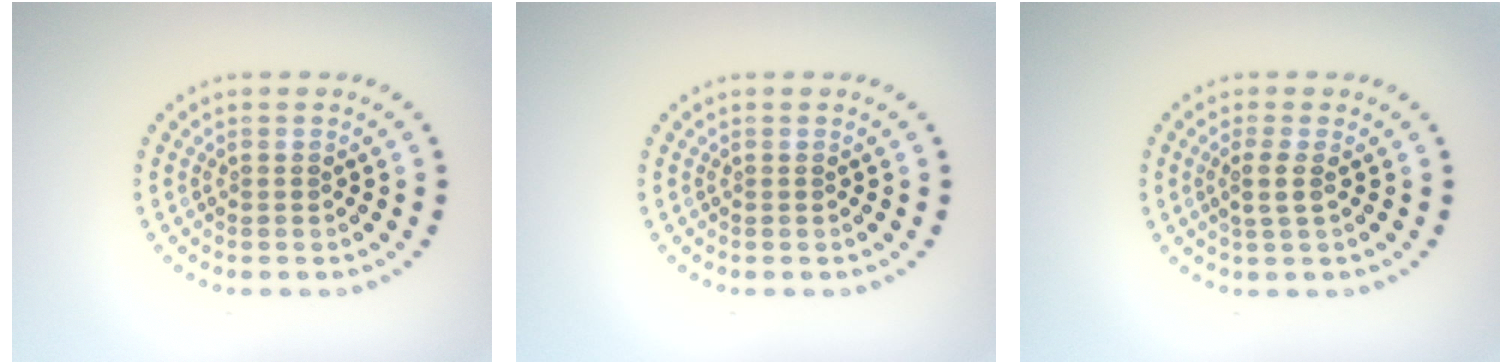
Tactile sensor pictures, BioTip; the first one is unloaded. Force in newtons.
{"total": 0.0}
{"total": 1.6, "press": 1.2, "slide": 1.0}